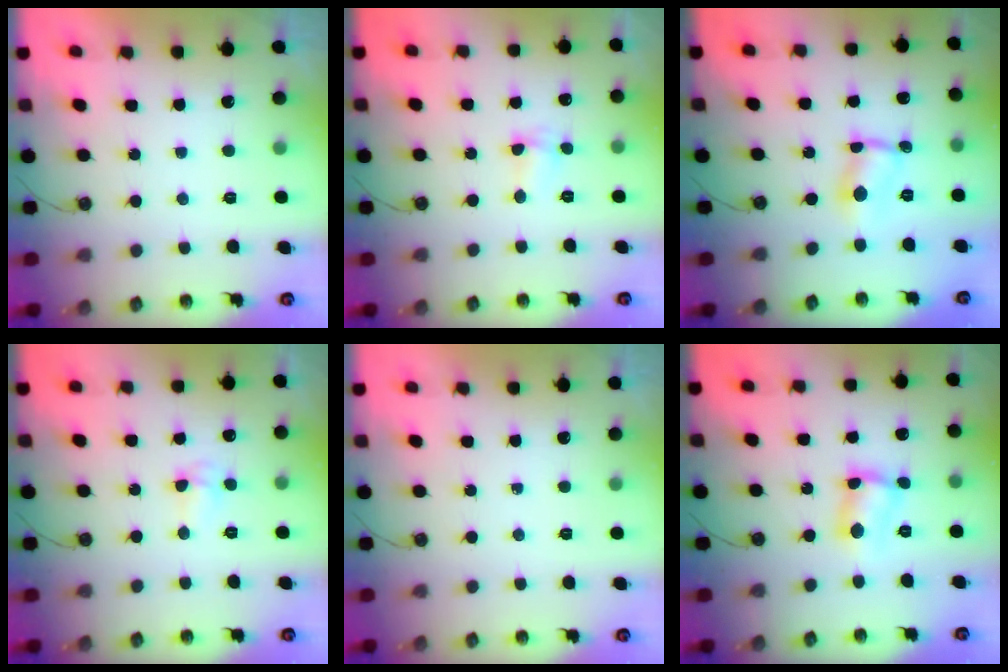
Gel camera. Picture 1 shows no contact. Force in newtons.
{"total": 1.7, "press": 1.5, "slide": 0.7}
{"total": 2.0, "press": 2.0, "slide": 0.1}
{"total": 4.6, "press": 4.6, "slide": 0.5}
{"total": 0.0}
{"total": 6.3, "press": 6.3, "slide": 0.3}